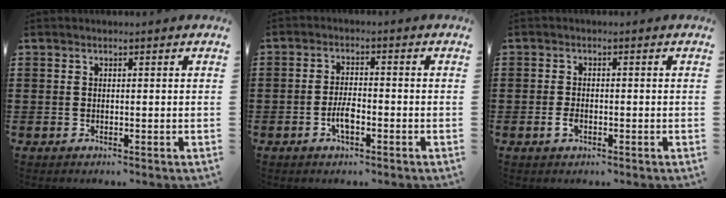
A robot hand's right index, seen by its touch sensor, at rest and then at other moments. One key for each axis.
{"total": 3.8, "fx": -1.5, "fy": 1.4, "fz": 3.2, "tx": -0.070, "ty": 0.000, "tz": -0.032}
{"total": 1.8, "fx": -0.7, "fy": 1.0, "fz": 1.3, "tx": -0.033, "ty": -0.002, "tz": -0.016}